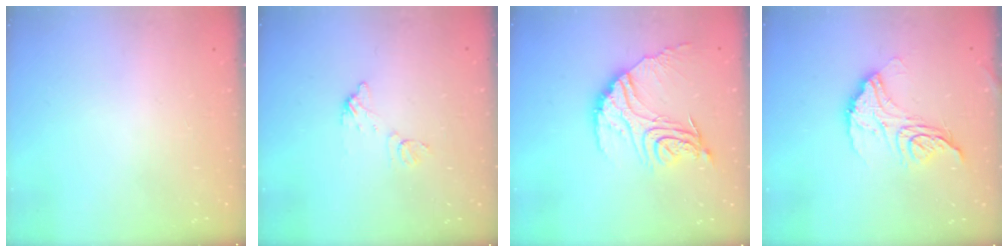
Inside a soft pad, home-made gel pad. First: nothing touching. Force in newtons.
{"total": 7.2, "press": 7.2, "slide": 0.5}
{"total": 17.3, "press": 17.2, "slide": 1.5}
{"total": 13.8, "press": 13.8, "slide": 1.0}